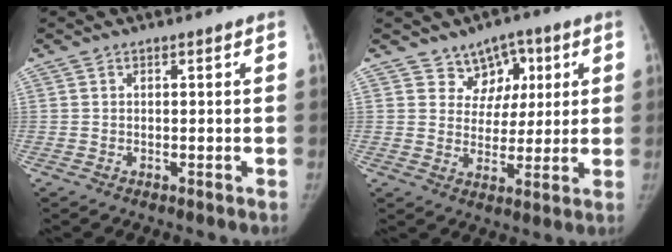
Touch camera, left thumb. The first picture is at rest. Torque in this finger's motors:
{"motor_torque": [-0.24, -0.28, 0.04, -0.04, -0.03]}